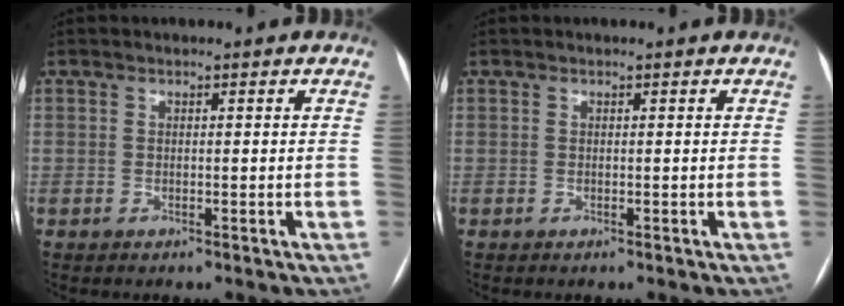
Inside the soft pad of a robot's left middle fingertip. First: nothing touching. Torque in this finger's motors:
{"motor_torque": [0.00, 0.00, 0.00, 0.00]}